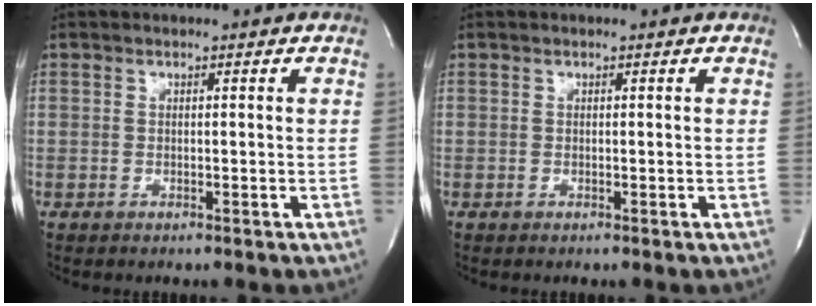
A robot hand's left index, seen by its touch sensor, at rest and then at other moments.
{"total": 0.0}